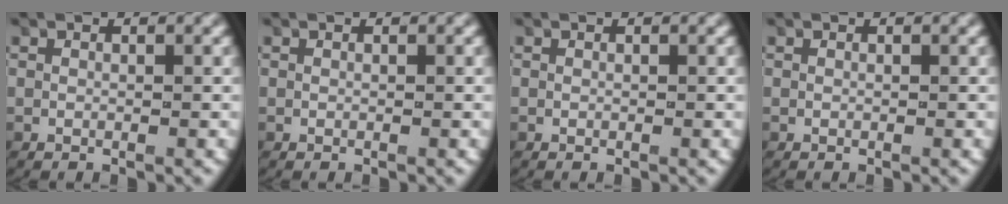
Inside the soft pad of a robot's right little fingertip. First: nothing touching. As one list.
[{"total": 0.0}, {"total": 0.0}, {"total": 0.0}]